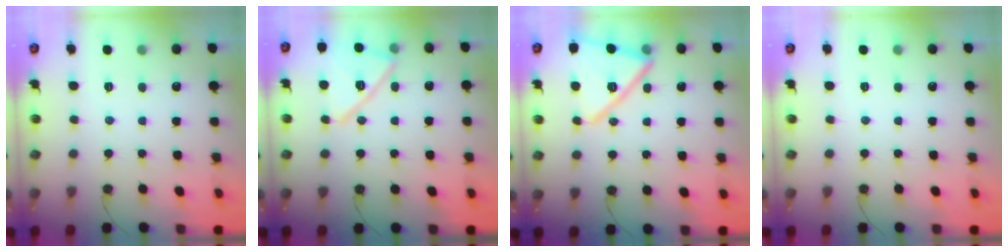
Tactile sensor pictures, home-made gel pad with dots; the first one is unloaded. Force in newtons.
{"total": 15.2, "press": 15.1, "slide": 1.8}
{"total": 17.0, "press": 17.0, "slide": 1.5}
{"total": 0.0}